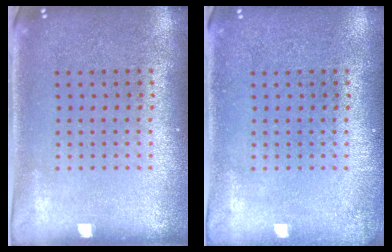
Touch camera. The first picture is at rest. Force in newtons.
{"total": 0.9, "press": 0.9, "slide": 0.1}